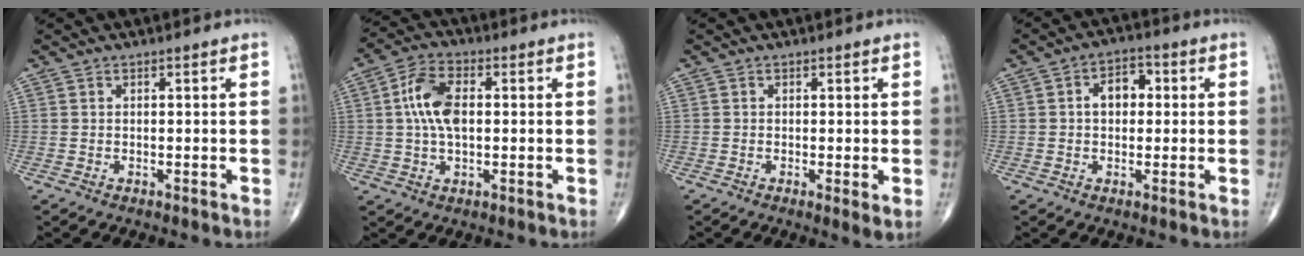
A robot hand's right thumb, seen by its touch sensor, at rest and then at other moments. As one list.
[{"total": 8.9, "force": [0.9, 4.8, 7.4], "torque": [-0.144, 0.012, 0.013]}, {"total": 2.1, "force": [-0.3, 0.4, 2.0], "torque": [-0.041, -0.010, -0.010]}, {"total": 4.0, "force": [0.5, 2.8, 2.9], "torque": [-0.036, 0.013, 0.002]}]